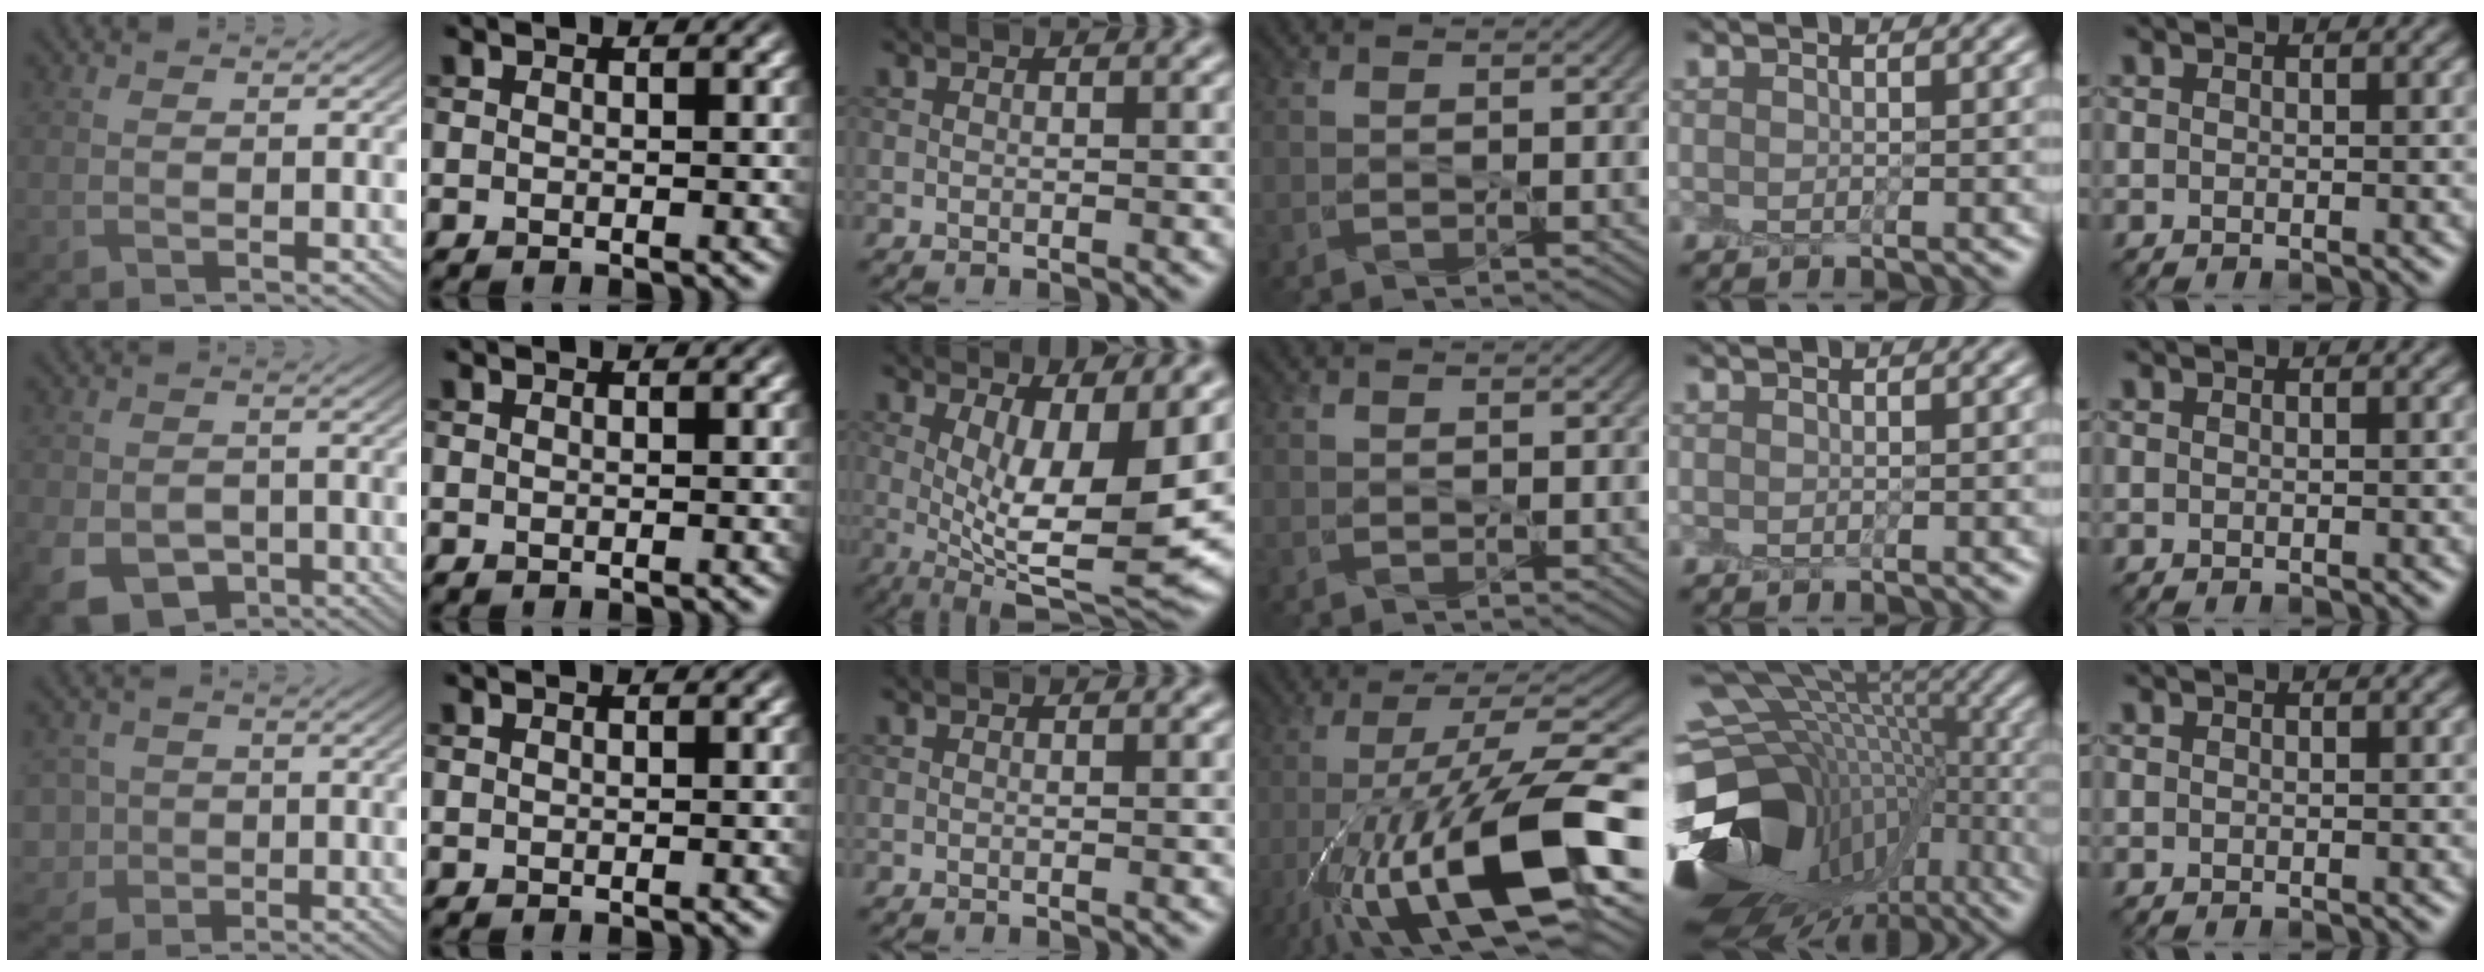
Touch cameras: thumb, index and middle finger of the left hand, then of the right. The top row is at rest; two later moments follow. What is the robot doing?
{"motion": "peel", "object": "shipping label"}